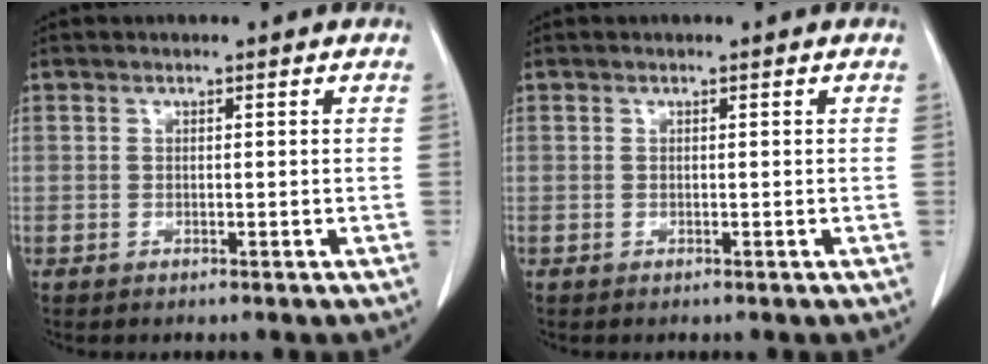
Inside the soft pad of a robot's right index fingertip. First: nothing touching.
{"total": 0.0}